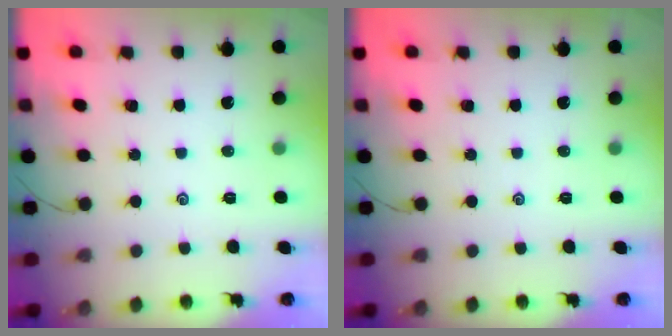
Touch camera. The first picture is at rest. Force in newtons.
{"total": 0.0}